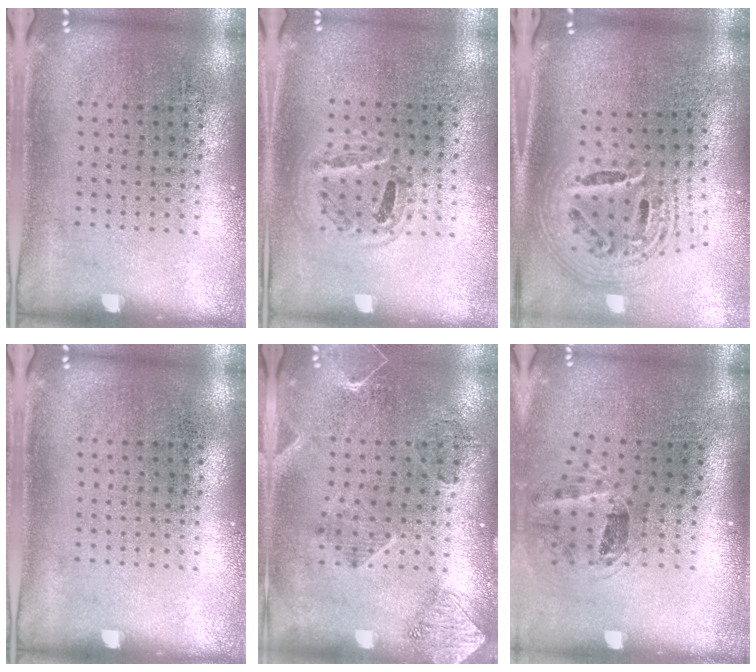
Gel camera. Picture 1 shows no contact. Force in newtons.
{"total": 0.9, "press": 0.9, "slide": 0.3}
{"total": 2.7, "press": 1.9, "slide": 1.9}
{"total": 0.0}
{"total": 1.8, "press": 1.6, "slide": 0.8}
{"total": 1.3, "press": 1.0, "slide": 0.9}